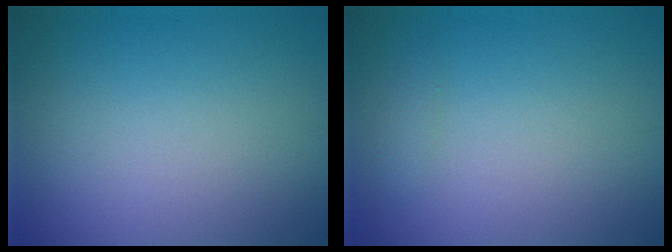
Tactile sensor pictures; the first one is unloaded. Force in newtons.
{"total": 0.5, "press": 0.5, "slide": 0.1}